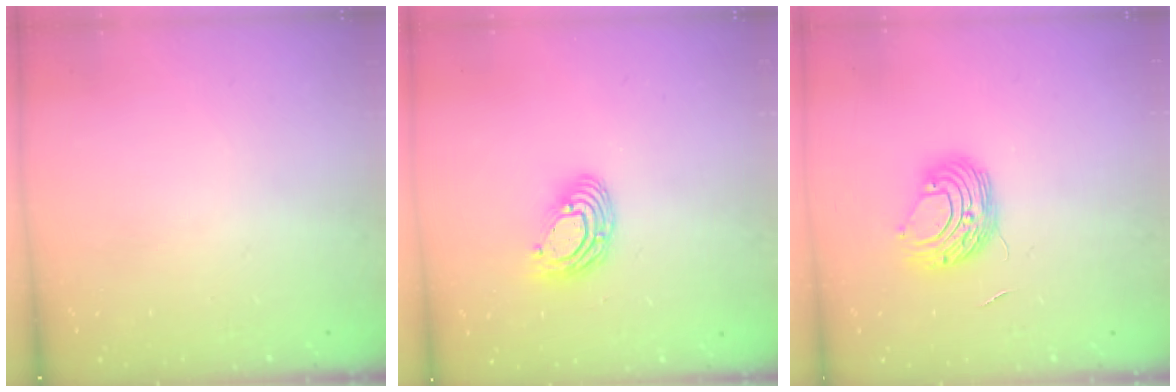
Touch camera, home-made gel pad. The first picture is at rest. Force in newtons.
{"total": 9.9, "press": 9.8, "slide": 0.7}
{"total": 9.3, "press": 9.3, "slide": 0.5}